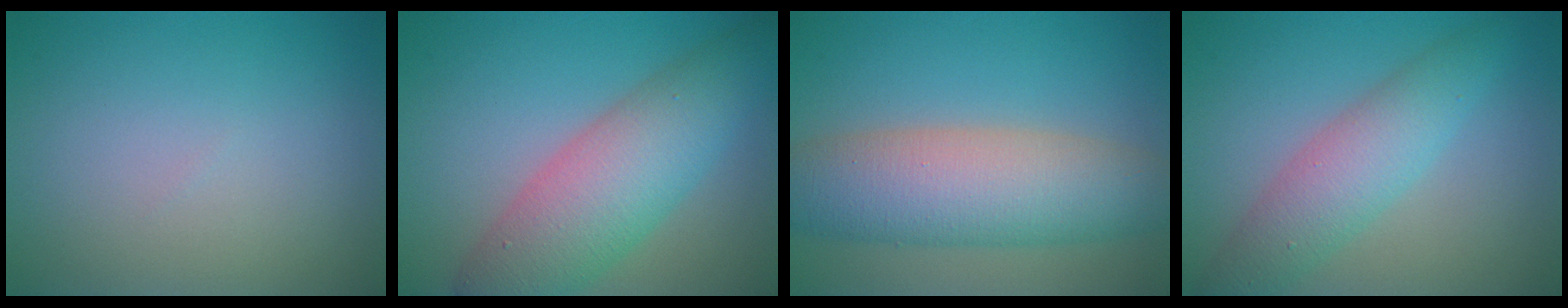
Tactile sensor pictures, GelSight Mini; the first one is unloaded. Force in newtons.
{"total": 8.0, "press": 8.0, "slide": 0.2}
{"total": 8.6, "press": 8.6, "slide": 0.2}
{"total": 4.6, "press": 4.6, "slide": 0.1}